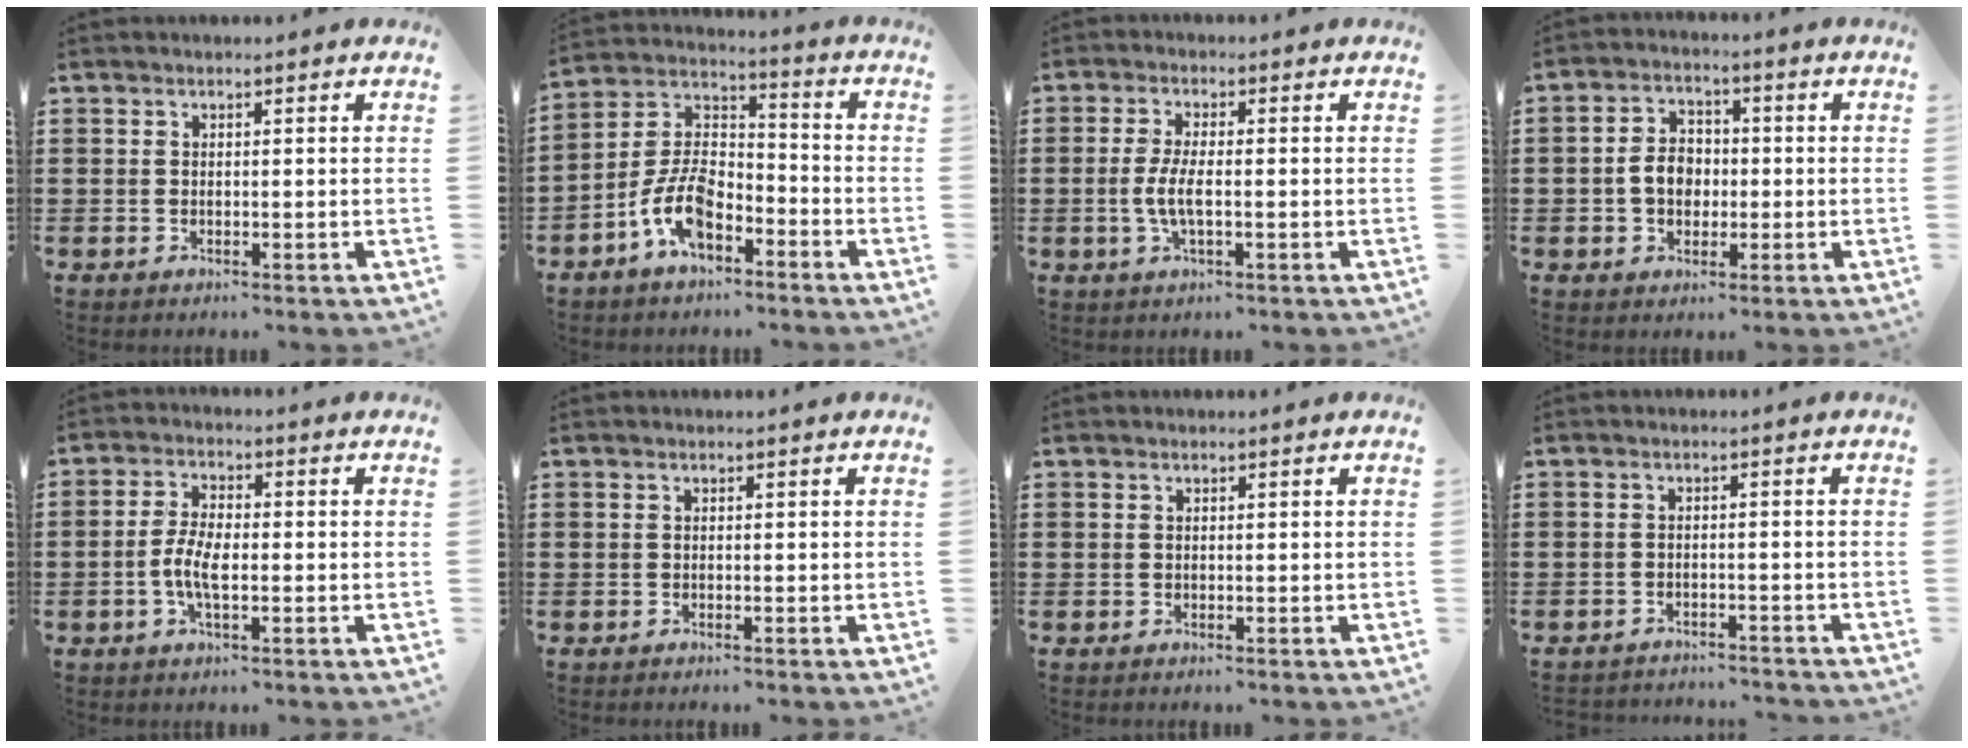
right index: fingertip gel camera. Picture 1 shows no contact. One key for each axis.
{"total": 9.5, "fx": -5.3, "fy": 4.9, "fz": 6.1, "tx": -0.152, "ty": 0.003, "tz": -0.107}
{"total": 4.5, "fx": -0.9, "fy": 1.3, "fz": 4.2, "tx": -0.102, "ty": -0.006, "tz": -0.026}
{"total": 5.1, "fx": -0.6, "fy": 3.8, "fz": 3.3, "tx": -0.068, "ty": 0.013, "tz": -0.014}
{"total": 5.2, "fx": -1.3, "fy": 2.1, "fz": 4.6, "tx": -0.113, "ty": -0.006, "tz": -0.033}
{"total": 0.0}
{"total": 0.0}
{"total": 2.2, "fx": -2.2, "fy": 0.2, "fz": 0.0, "tx": -0.006, "ty": 0.000, "tz": -0.048}